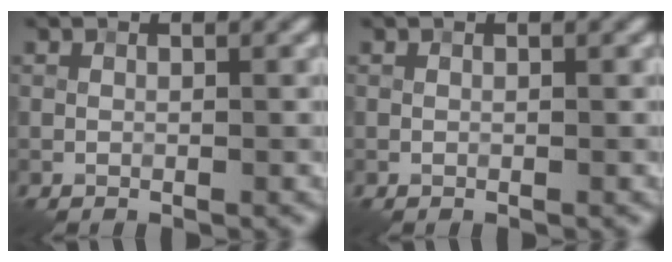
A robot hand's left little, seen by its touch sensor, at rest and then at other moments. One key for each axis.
{"total": 0.0}